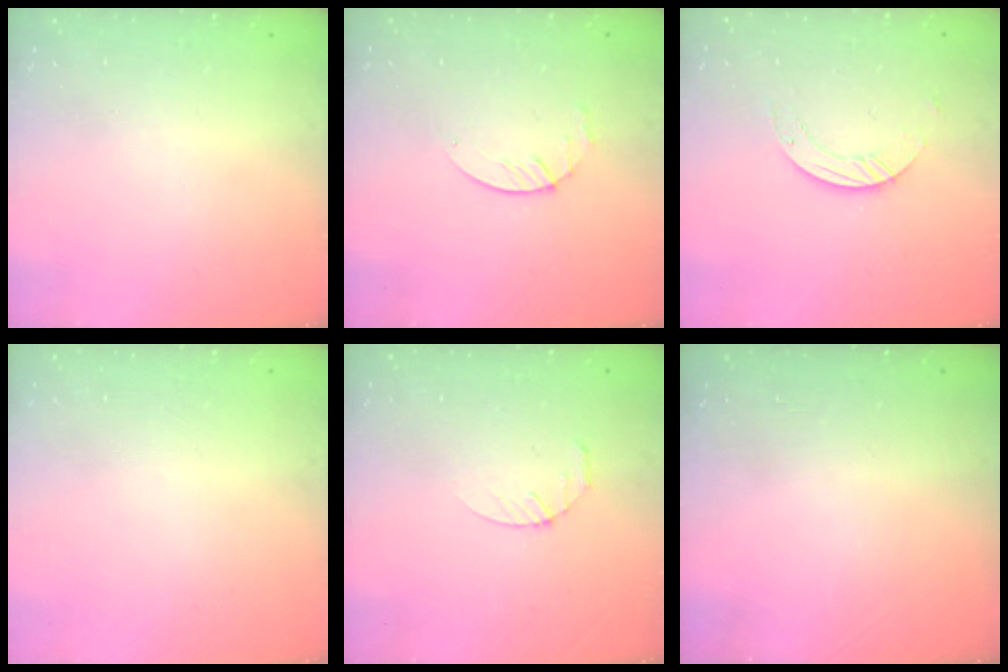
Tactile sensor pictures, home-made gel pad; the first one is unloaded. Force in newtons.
{"total": 2.9, "press": 2.9, "slide": 0.4}
{"total": 3.9, "press": 3.9, "slide": 0.1}
{"total": 0.0}
{"total": 2.8, "press": 2.8, "slide": 0.4}
{"total": 0.0}